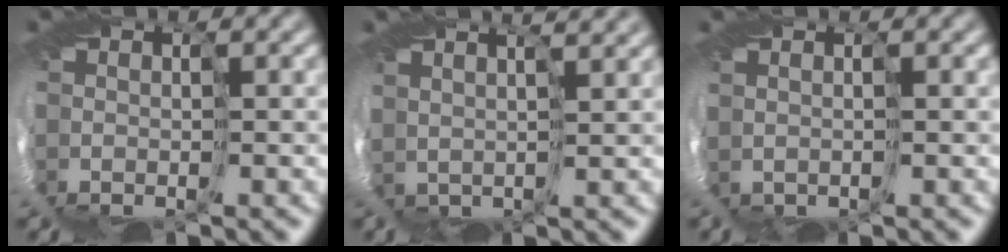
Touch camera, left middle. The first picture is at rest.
{"total": 5.7, "force": [4.5, 2.0, 2.9], "torque": [-0.041, 0.043, 0.054]}
{"total": 0.8, "force": [0.1, -0.5, -0.6], "torque": [0.012, 0.004, 0.007]}